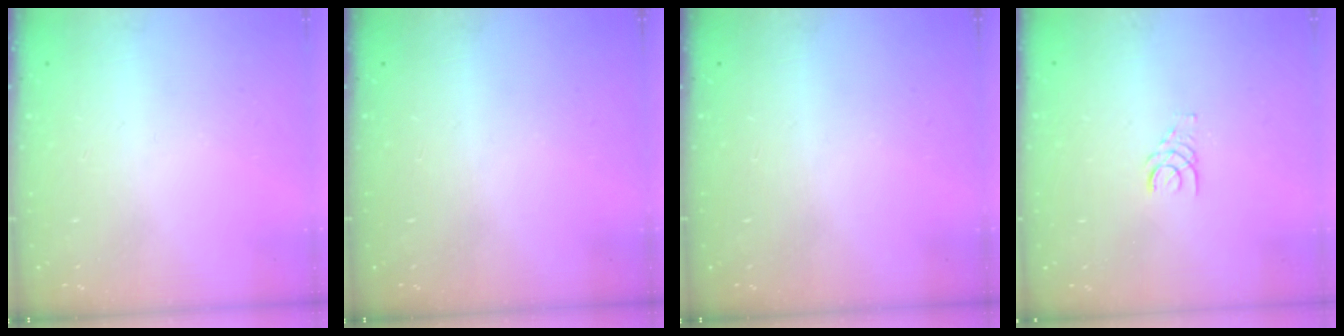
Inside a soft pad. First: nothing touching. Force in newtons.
{"total": 0.0}
{"total": 0.0}
{"total": 1.7, "press": 1.7, "slide": 0.2}